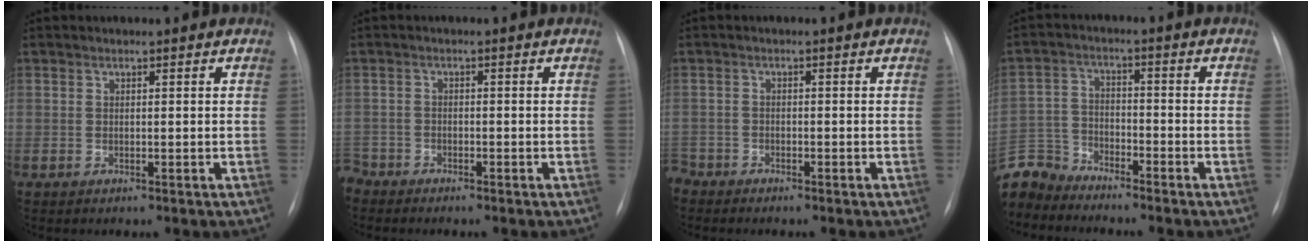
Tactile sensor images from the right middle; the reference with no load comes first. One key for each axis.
{"total": 3.0, "fx": -2.8, "fy": 1.1, "fz": -0.2, "tx": 0.009, "ty": -0.002, "tz": -0.054}
{"total": 2.6, "fx": -2.4, "fy": 1.0, "fz": -0.2, "tx": 0.007, "ty": -0.001, "tz": -0.047}
{"total": 7.8, "fx": -7.6, "fy": 1.9, "fz": -0.4, "tx": 0.006, "ty": 0.010, "tz": -0.158}